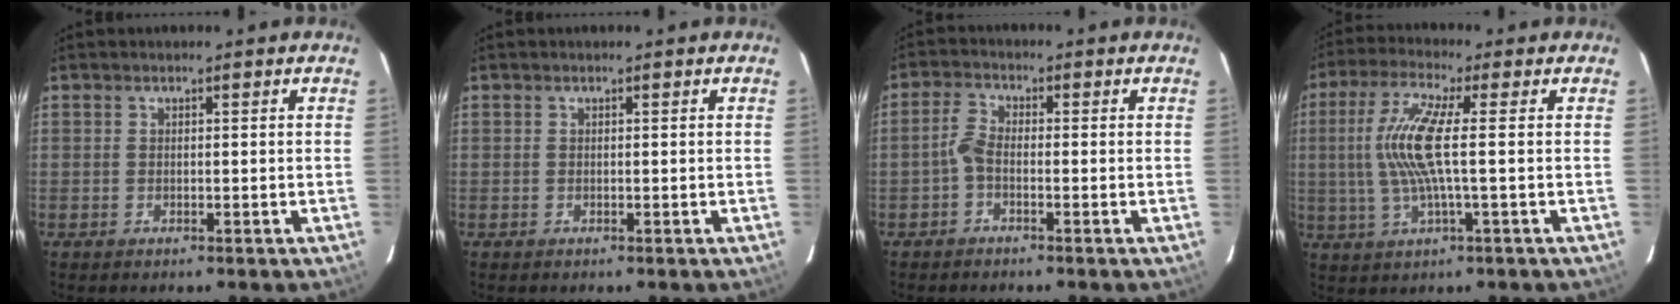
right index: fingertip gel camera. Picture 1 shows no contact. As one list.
[{"total": 0.0}, {"total": 2.6, "force": [-1.3, 1.1, 1.9], "torque": [-0.049, 0.009, -0.030]}, {"total": 10.2, "force": [0.1, 0.6, 10.1], "torque": [-0.205, 0.001, 0.004]}]